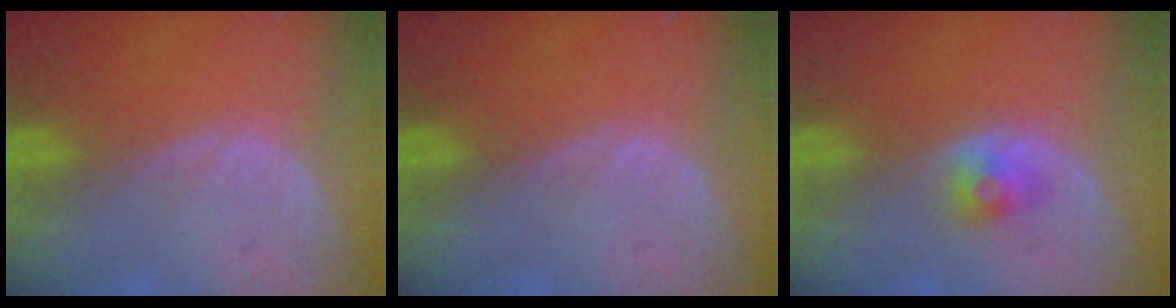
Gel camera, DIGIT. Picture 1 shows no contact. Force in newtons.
{"total": 0.0}
{"total": 2.5, "press": 2.3, "slide": 0.9}